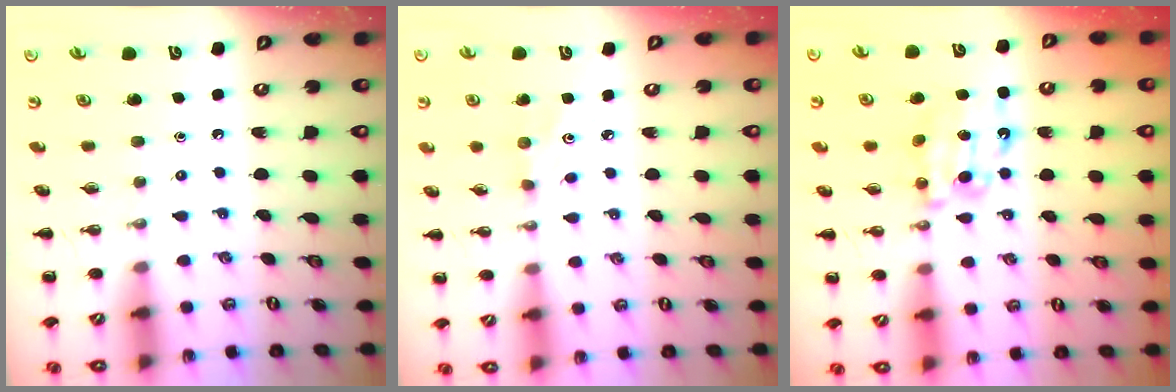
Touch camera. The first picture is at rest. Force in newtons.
{"total": 2.7, "press": 2.7, "slide": 0.3}
{"total": 9.6, "press": 9.6, "slide": 0.7}